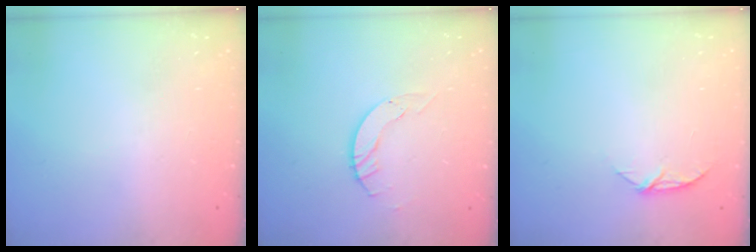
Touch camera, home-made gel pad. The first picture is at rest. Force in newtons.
{"total": 4.5, "press": 4.5, "slide": 0.5}
{"total": 5.8, "press": 5.7, "slide": 0.6}